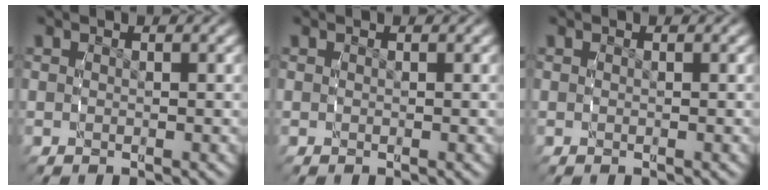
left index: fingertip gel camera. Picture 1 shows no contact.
{"total": 0.0}
{"total": 0.0}